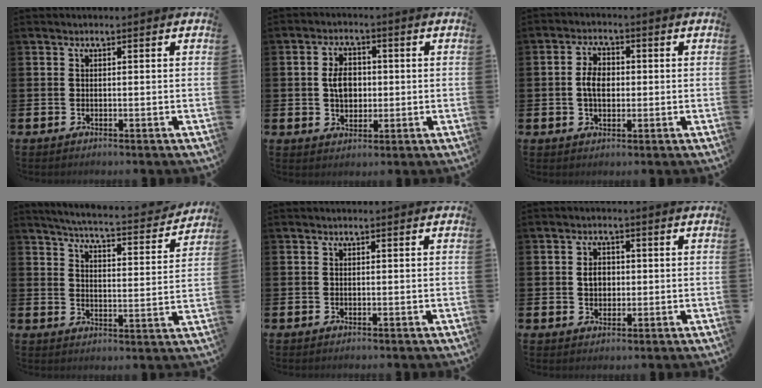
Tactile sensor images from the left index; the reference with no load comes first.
{"total": 4.5, "force": [0.3, 3.2, 3.1], "torque": [-0.053, 0.009, 0.000]}
{"total": 3.9, "force": [0.1, 2.6, 3.0], "torque": [-0.045, 0.006, -0.004]}
{"total": 5.1, "force": [4.9, 0.2, 1.4], "torque": [-0.040, -0.041, 0.078]}
{"total": 0.0}
{"total": 2.7, "force": [0.2, 2.2, 1.6], "torque": [-0.012, 0.001, -0.004]}